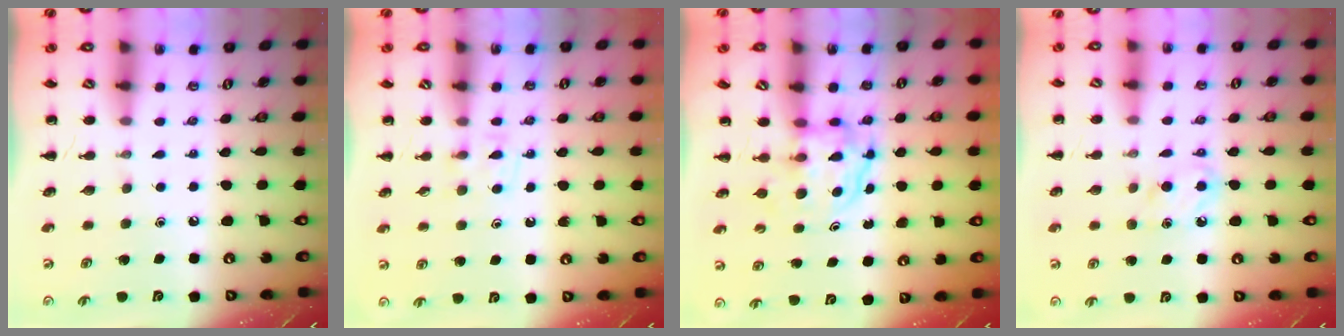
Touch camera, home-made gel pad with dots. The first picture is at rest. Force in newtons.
{"total": 3.5, "press": 3.2, "slide": 1.4}
{"total": 3.8, "press": 3.8, "slide": 0.2}
{"total": 5.1, "press": 4.8, "slide": 1.6}